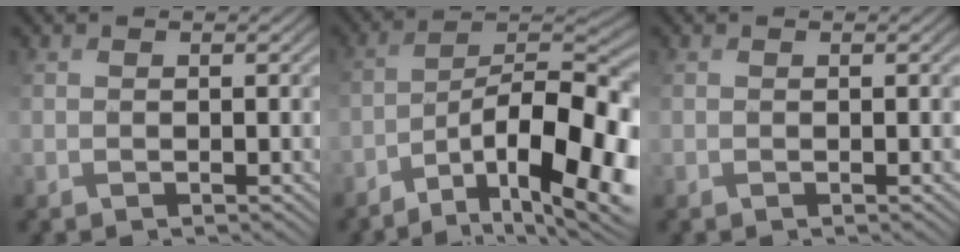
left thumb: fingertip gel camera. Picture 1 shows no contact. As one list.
[{"total": 15.5, "force": [-8.6, 5.9, 11.5], "torque": [-0.191, -0.008, -0.128]}, {"total": 0.0}]